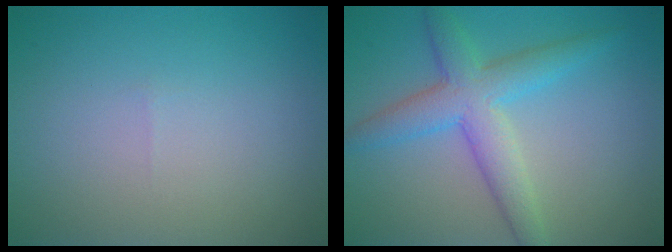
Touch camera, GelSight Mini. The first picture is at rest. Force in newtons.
{"total": 4.8, "press": 4.8, "slide": 0.2}